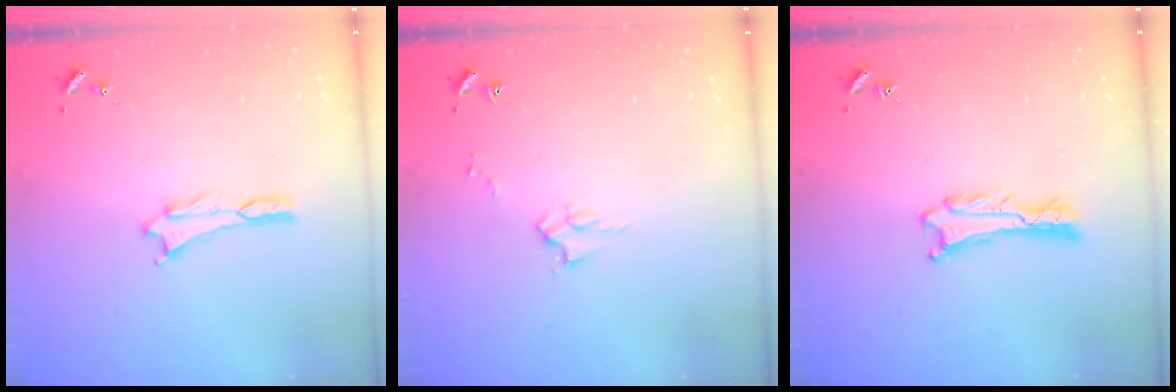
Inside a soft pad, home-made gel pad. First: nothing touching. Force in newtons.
{"total": 2.6, "press": 2.6, "slide": 0.3}
{"total": 0.9, "press": 0.8, "slide": 0.1}